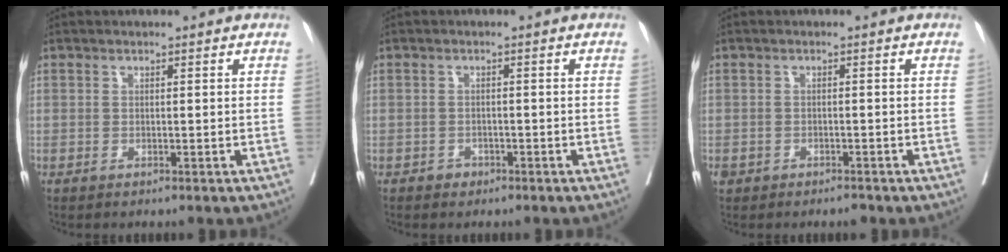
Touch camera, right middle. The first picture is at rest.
{"total": 1.2, "force": [-0.8, 0.9, 0.2], "torque": [-0.002, 0.004, -0.013]}
{"total": 1.6, "force": [-1.2, 0.9, 0.5], "torque": [-0.008, 0.001, -0.015]}